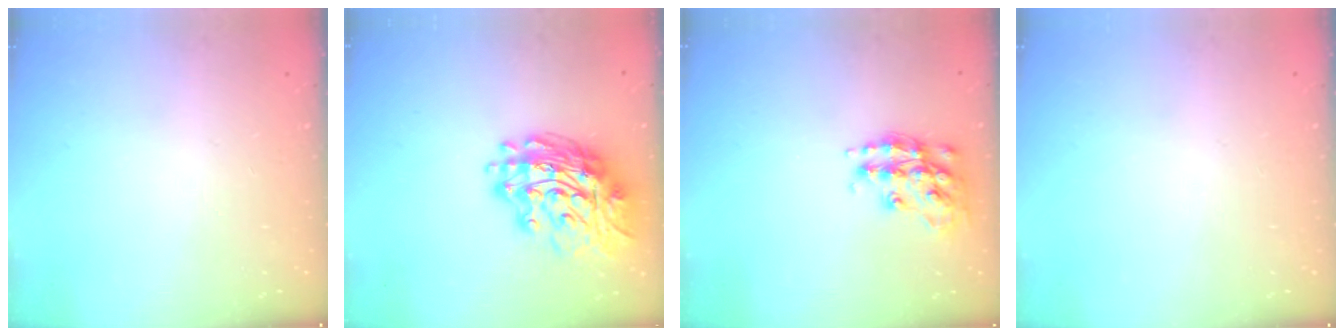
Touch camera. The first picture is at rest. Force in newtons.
{"total": 17.2, "press": 17.1, "slide": 1.9}
{"total": 15.1, "press": 15.0, "slide": 1.0}
{"total": 0.0}